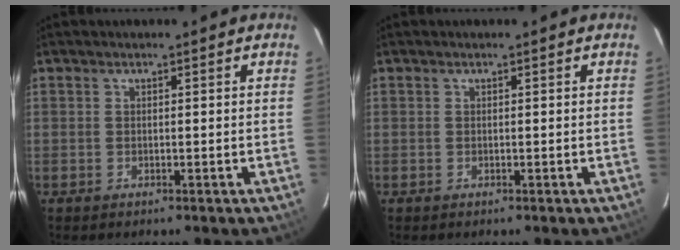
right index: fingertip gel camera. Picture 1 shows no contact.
{"total": 0.0}